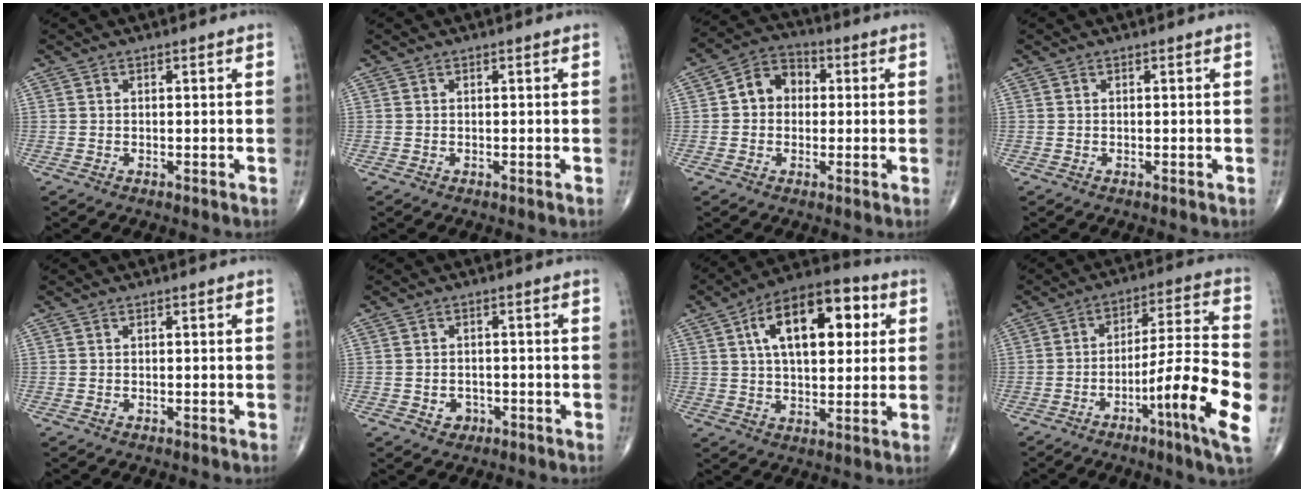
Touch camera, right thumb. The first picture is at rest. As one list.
[{"total": 0.0}, {"total": 7.6, "force": [0.6, 6.1, 4.4], "torque": [-0.052, 0.023, -0.002]}, {"total": 0.0}, {"total": 0.0}, {"total": 2.6, "force": [-1.0, 2.2, 1.0], "torque": [-0.003, 0.006, -0.012]}, {"total": 18.3, "force": [5.4, 9.4, 14.8], "torque": [-0.200, 0.012, 0.078]}, {"total": 15.8, "force": [-5.6, 0.8, 14.8], "torque": [-0.247, 0.021, -0.089]}]